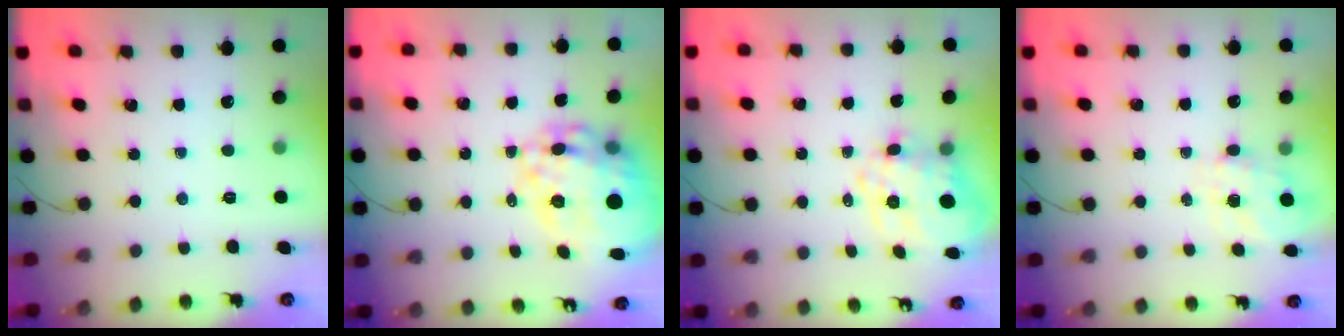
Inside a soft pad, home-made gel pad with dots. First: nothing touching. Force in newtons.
{"total": 18.2, "press": 17.0, "slide": 6.3}
{"total": 4.6, "press": 4.0, "slide": 2.3}
{"total": 3.9, "press": 3.8, "slide": 0.9}